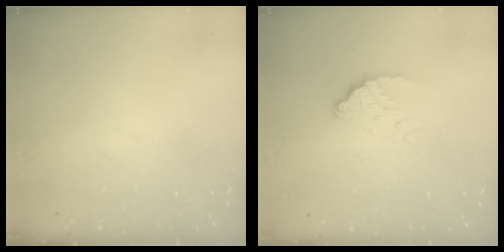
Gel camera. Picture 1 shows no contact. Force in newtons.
{"total": 4.3, "press": 4.3, "slide": 0.1}